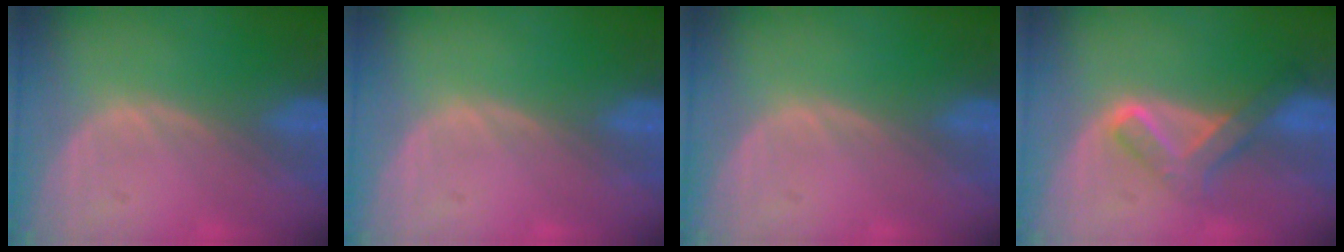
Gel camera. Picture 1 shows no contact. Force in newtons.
{"total": 0.0}
{"total": 0.0}
{"total": 5.7, "press": 5.6, "slide": 1.0}